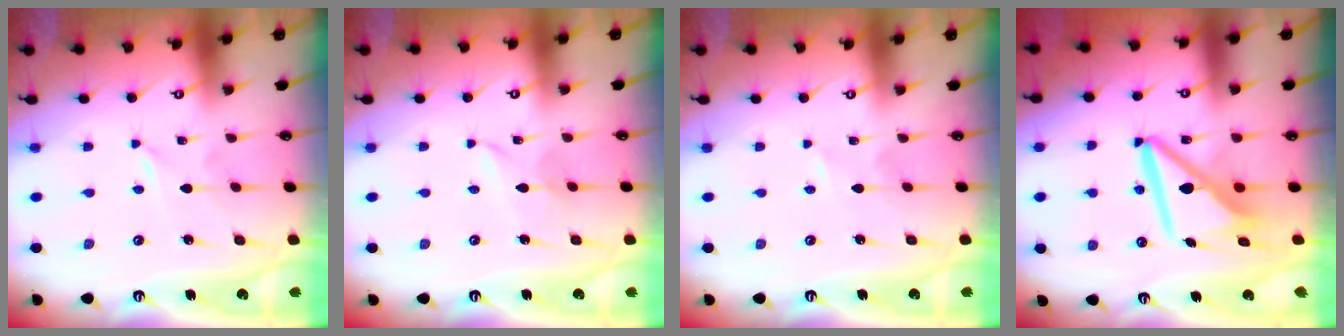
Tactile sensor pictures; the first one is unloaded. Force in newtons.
{"total": 2.3, "press": 2.3, "slide": 0.3}
{"total": 0.0}
{"total": 10.6, "press": 10.5, "slide": 1.5}